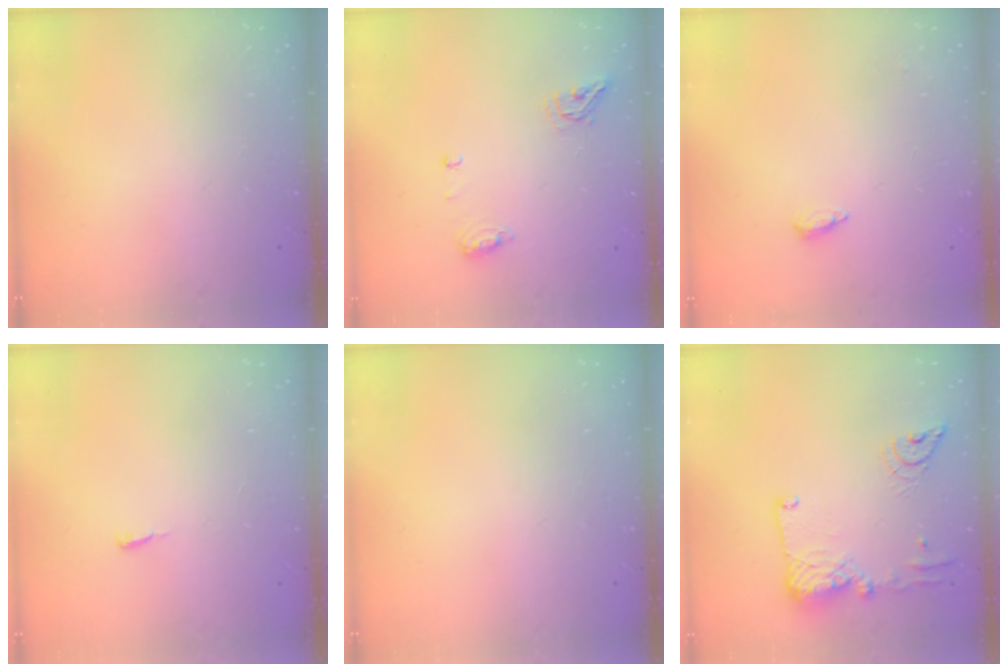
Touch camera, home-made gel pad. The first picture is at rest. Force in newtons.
{"total": 7.4, "press": 7.4, "slide": 1.0}
{"total": 3.9, "press": 3.8, "slide": 0.6}
{"total": 4.4, "press": 4.4, "slide": 0.5}
{"total": 0.0}
{"total": 15.6, "press": 15.5, "slide": 1.8}